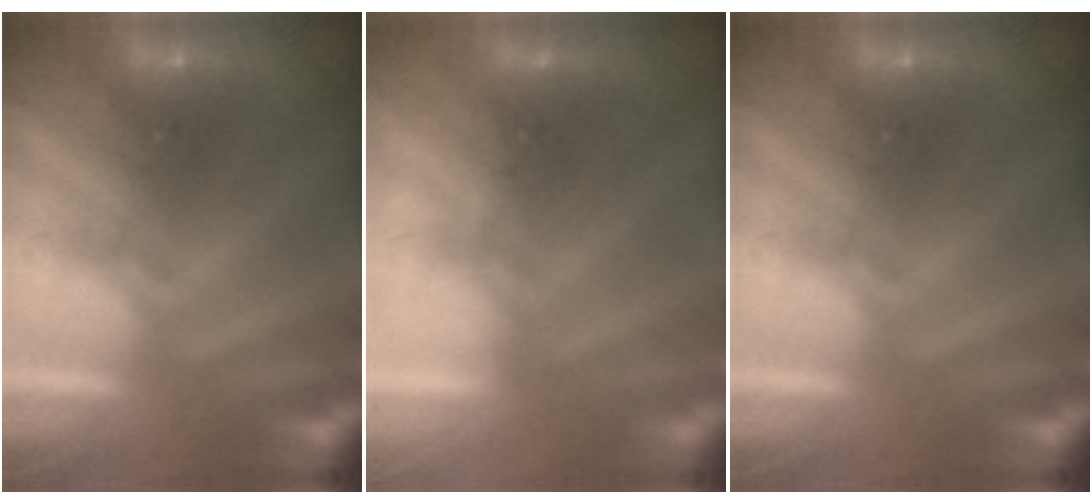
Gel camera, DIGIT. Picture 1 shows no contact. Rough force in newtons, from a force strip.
{"total": 2.3}
{"total": 0.0}